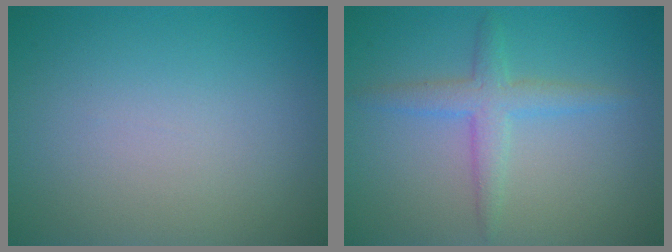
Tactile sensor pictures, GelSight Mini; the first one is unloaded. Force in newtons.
{"total": 2.7, "press": 2.7, "slide": 0.1}